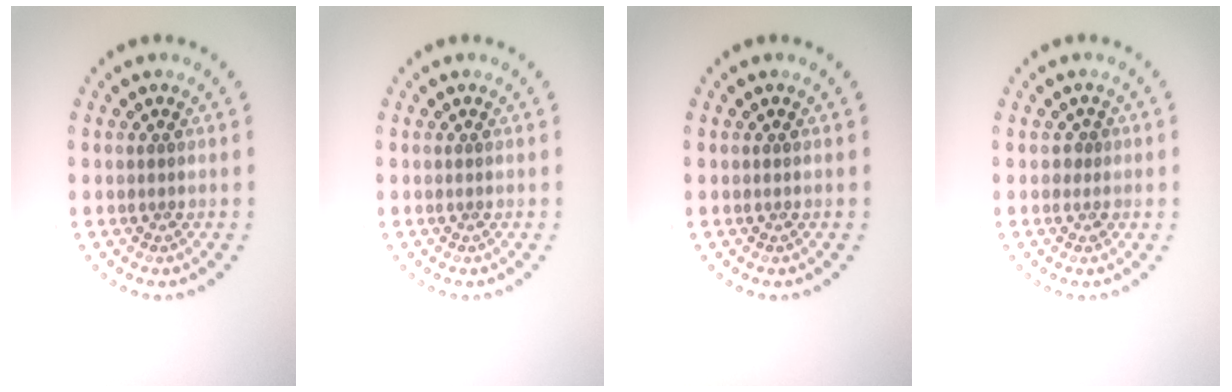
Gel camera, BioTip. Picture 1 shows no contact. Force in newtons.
{"total": 0.0}
{"total": 0.0}
{"total": 1.0, "press": 0.8, "slide": 0.5}